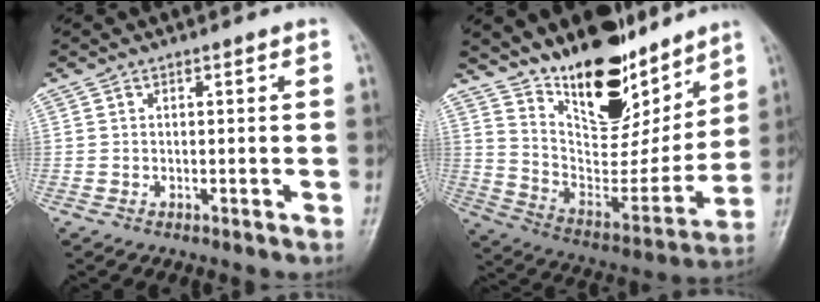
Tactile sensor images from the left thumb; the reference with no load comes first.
{"total": 21.3, "force": [15.1, 9.2, 11.8], "torque": [-0.135, -0.097, 0.259]}